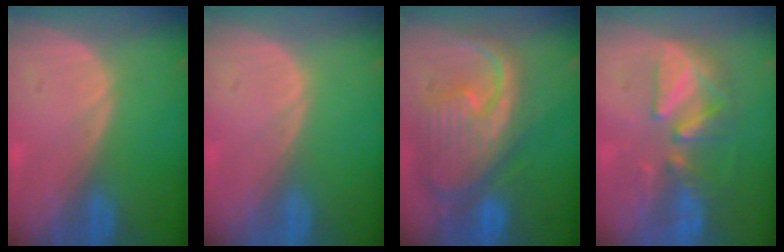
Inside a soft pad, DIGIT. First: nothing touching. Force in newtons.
{"total": 0.0}
{"total": 12.4, "press": 10.6, "slide": 6.5}
{"total": 7.8, "press": 7.6, "slide": 1.4}